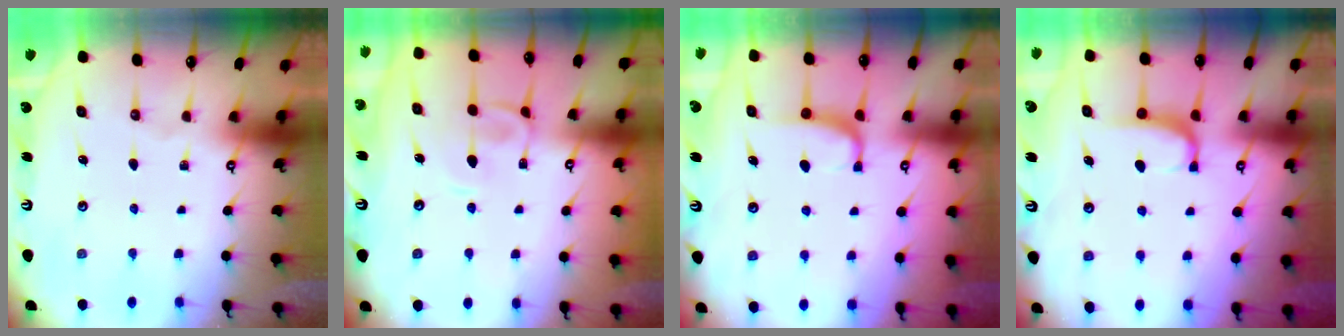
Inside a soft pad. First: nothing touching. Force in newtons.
{"total": 2.7, "press": 2.7, "slide": 0.5}
{"total": 1.6, "press": 1.5, "slide": 0.5}
{"total": 0.8, "press": 0.7, "slide": 0.4}